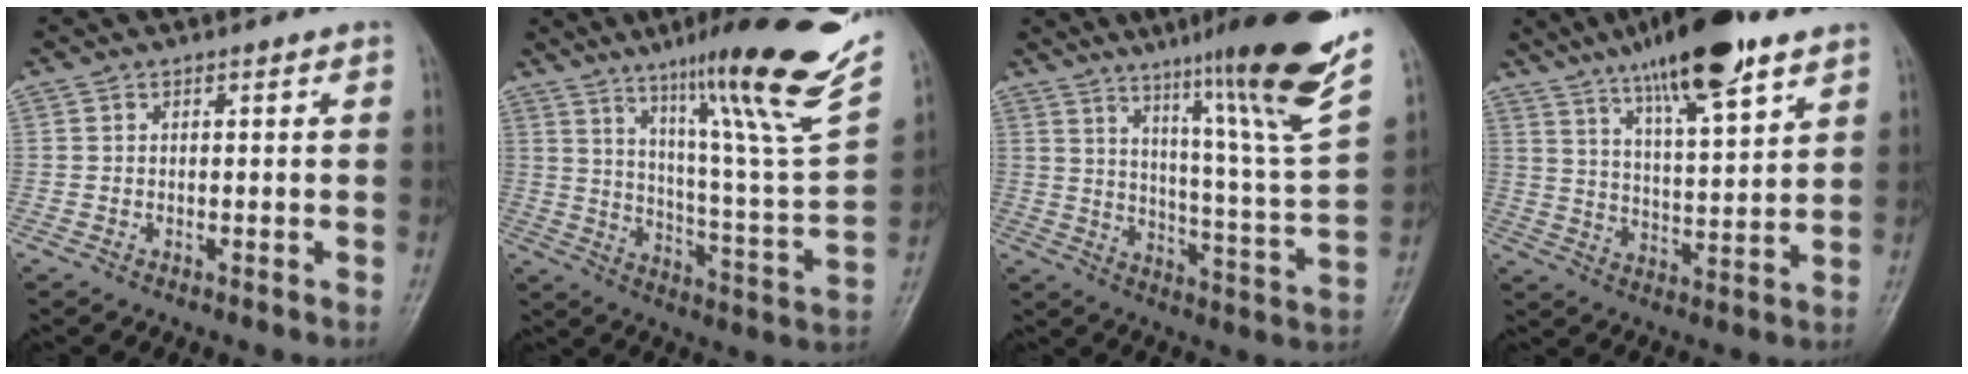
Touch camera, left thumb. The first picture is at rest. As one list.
[{"total": 27.3, "force": [17.1, 2.5, 21.0], "torque": [-0.295, -0.066, 0.264]}, {"total": 24.1, "force": [15.3, 1.2, 18.5], "torque": [-0.250, -0.070, 0.226]}, {"total": 17.7, "force": [11.7, 3.9, 12.7], "torque": [-0.193, -0.044, 0.197]}]